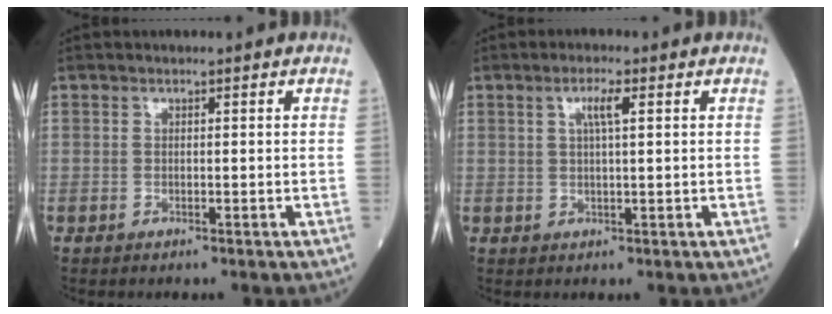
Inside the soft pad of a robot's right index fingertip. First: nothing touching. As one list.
[{"total": 3.0, "force": [1.1, 0.3, 2.7], "torque": [-0.053, 0.003, 0.020]}]